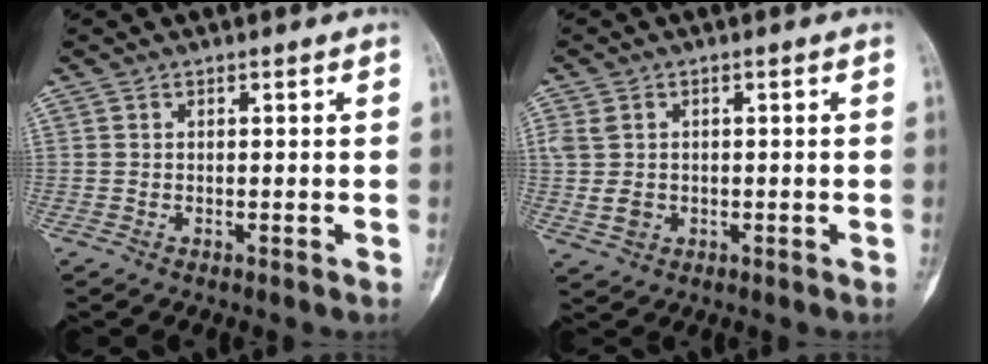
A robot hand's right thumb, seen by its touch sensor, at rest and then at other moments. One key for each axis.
{"total": 4.7, "fx": 0.3, "fy": 3.8, "fz": 2.7, "tx": -0.049, "ty": -0.002, "tz": 0.014}